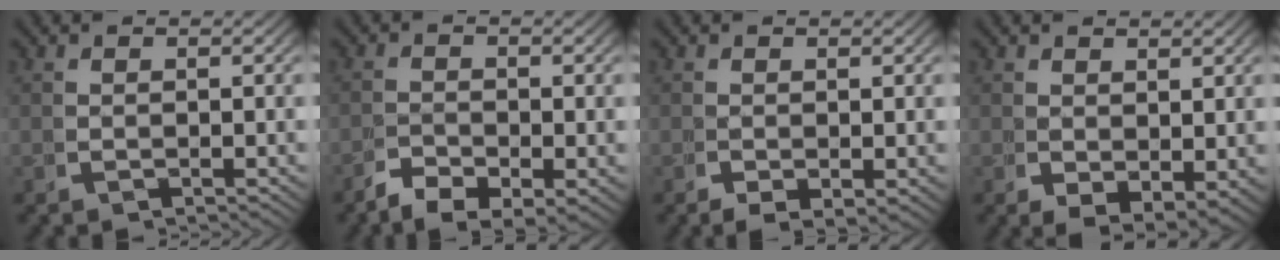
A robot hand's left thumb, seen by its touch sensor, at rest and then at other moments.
{"total": 2.1, "force": [-1.7, 0.7, 1.1], "torque": [0.000, -0.007, -0.036]}
{"total": 0.5, "force": [-0.1, -0.1, 0.5], "torque": [-0.003, -0.006, 0.003]}
{"total": 2.1, "force": [0.1, 1.5, 1.5], "torque": [-0.020, -0.020, 0.019]}